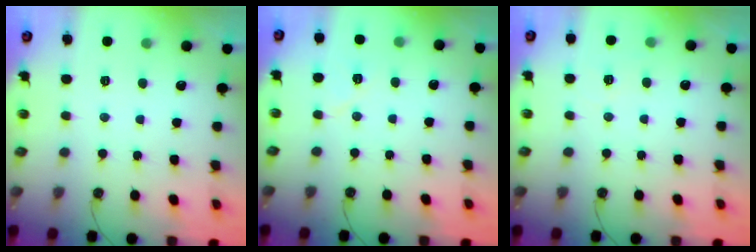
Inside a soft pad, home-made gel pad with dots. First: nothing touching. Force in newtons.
{"total": 6.8, "press": 5.3, "slide": 4.3}
{"total": 10.2, "press": 3.5, "slide": 9.6}